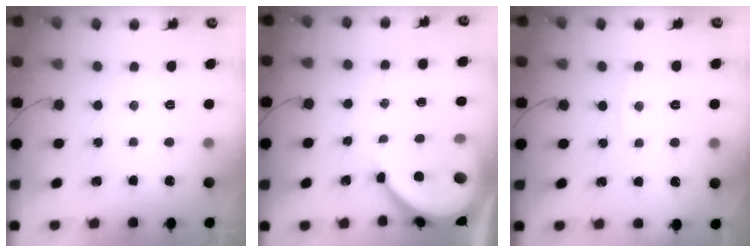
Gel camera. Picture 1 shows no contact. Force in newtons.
{"total": 10.7, "press": 10.7, "slide": 1.3}
{"total": 3.9, "press": 3.9, "slide": 0.6}